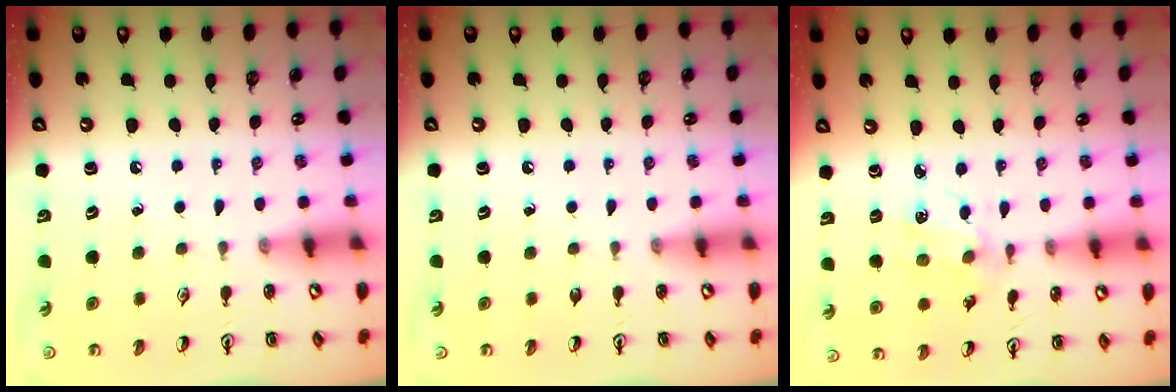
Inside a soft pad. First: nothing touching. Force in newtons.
{"total": 0.0}
{"total": 2.5, "press": 2.5, "slide": 0.5}